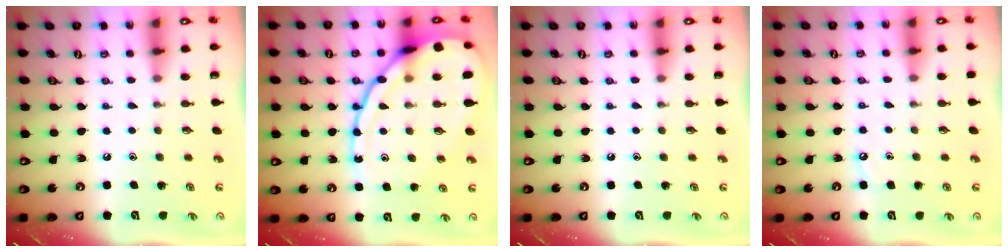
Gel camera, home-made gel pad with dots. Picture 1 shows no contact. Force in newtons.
{"total": 20.5, "press": 20.4, "slide": 1.9}
{"total": 0.0}
{"total": 3.9, "press": 3.8, "slide": 0.6}